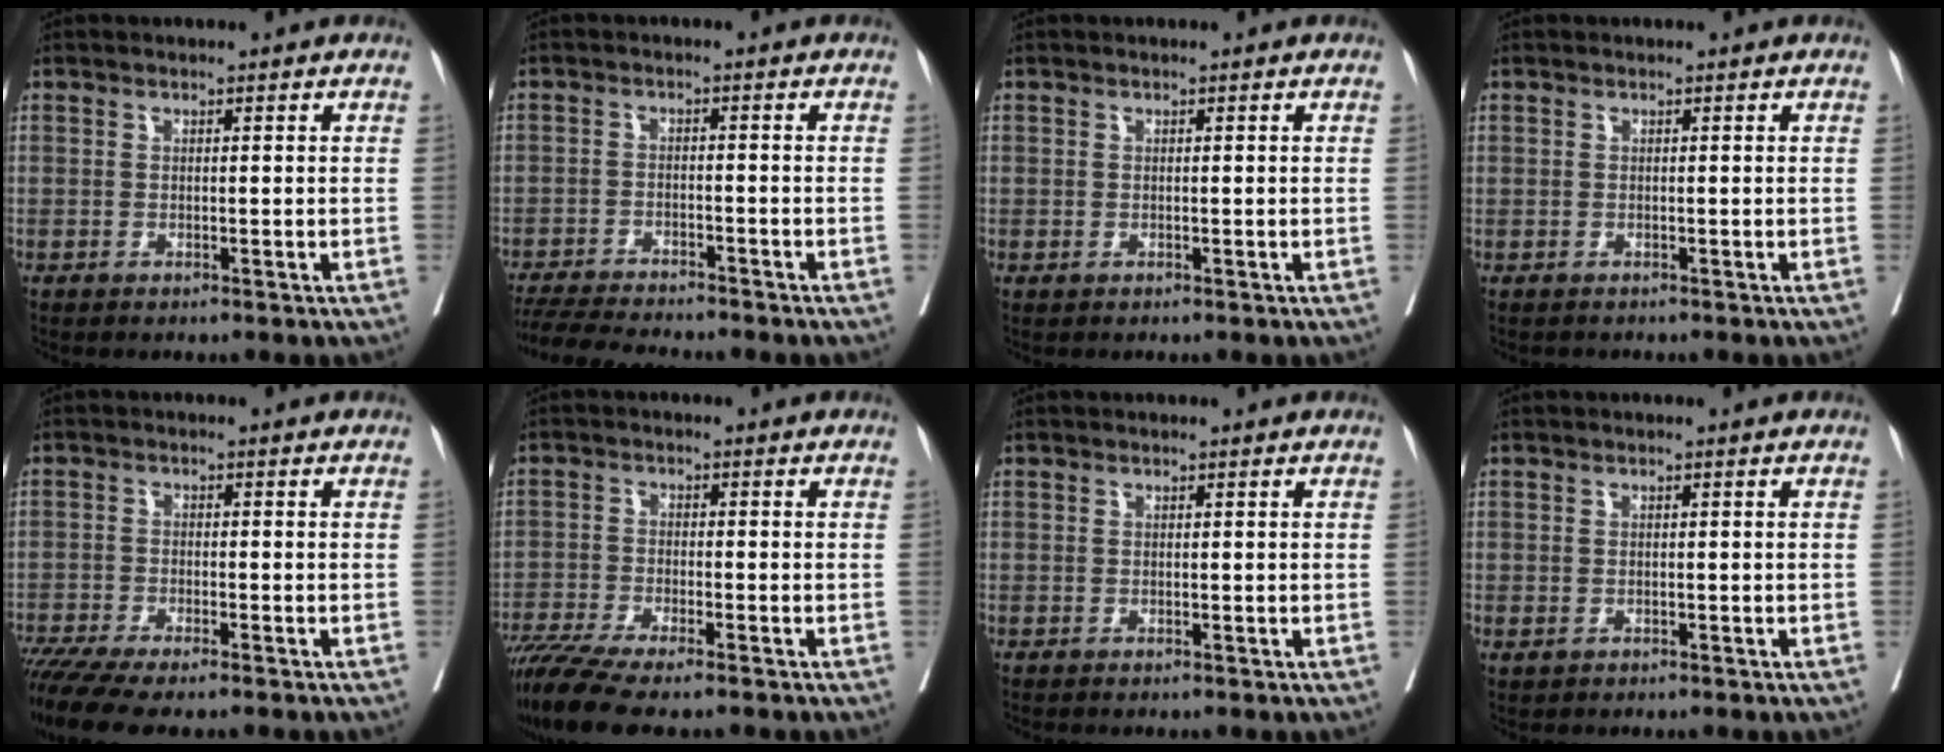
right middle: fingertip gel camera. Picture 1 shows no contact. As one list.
[{"total": 10.4, "force": [-9.5, 0.5, 4.2], "torque": [-0.063, -0.016, -0.145]}, {"total": 0.0}, {"total": 0.6, "force": [-0.2, 0.5, -0.1], "torque": [-0.001, 0.004, -0.005]}, {"total": 9.8, "force": [-8.1, 0.8, 5.5], "torque": [-0.088, -0.017, -0.132]}, {"total": 10.0, "force": [-8.2, 0.5, 5.8], "torque": [-0.096, -0.022, -0.137]}, {"total": 0.0}, {"total": 0.8, "force": [-0.2, 0.6, 0.5], "torque": [-0.010, 0.000, 0.004]}]